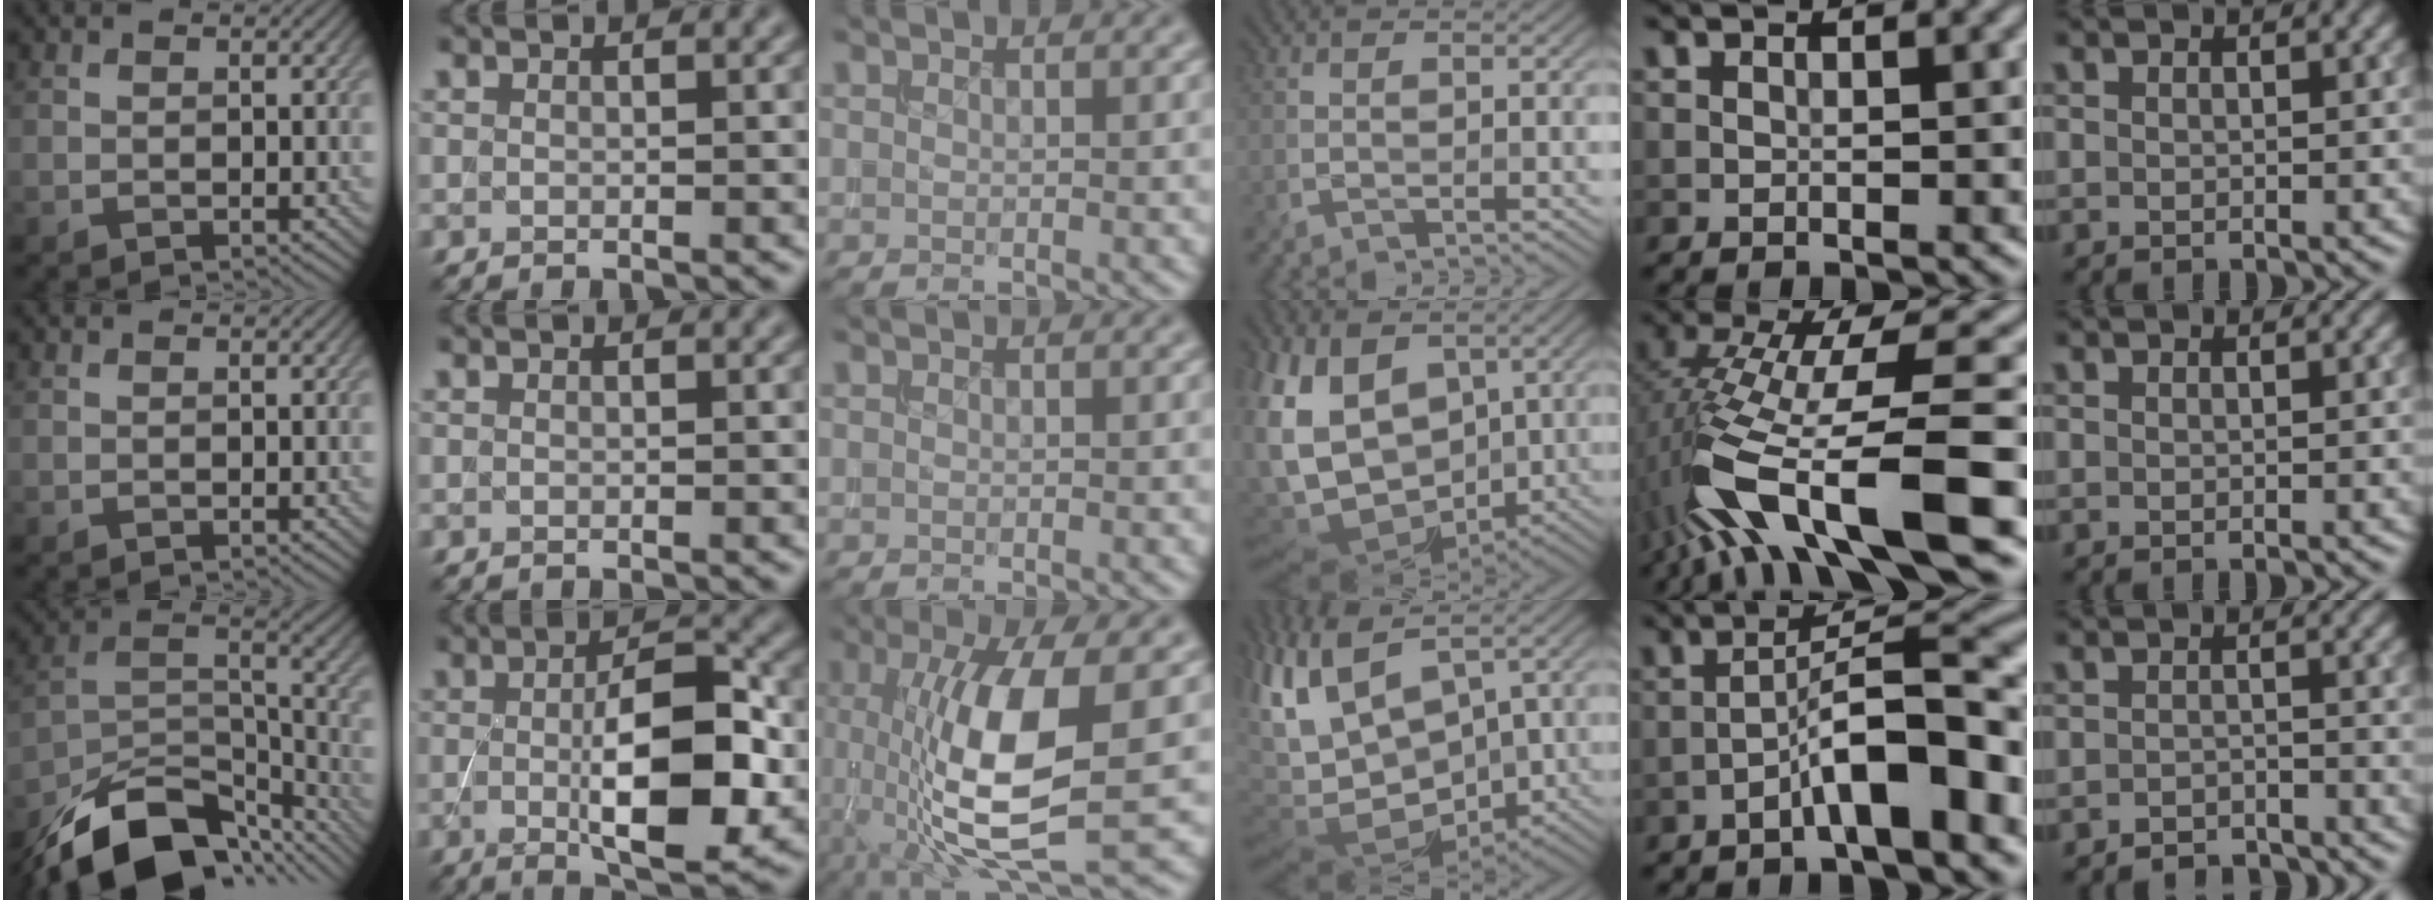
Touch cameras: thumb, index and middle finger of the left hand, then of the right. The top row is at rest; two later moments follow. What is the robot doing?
{"motion": "extract", "object": "backpack"}